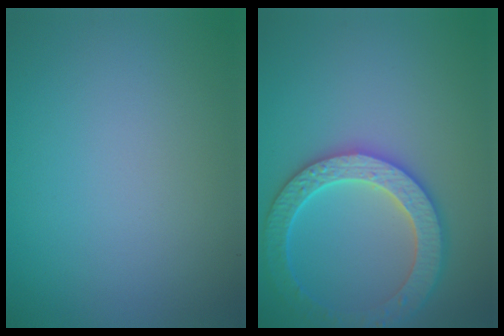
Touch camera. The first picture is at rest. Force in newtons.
{"total": 4.7, "press": 4.6, "slide": 1.2}